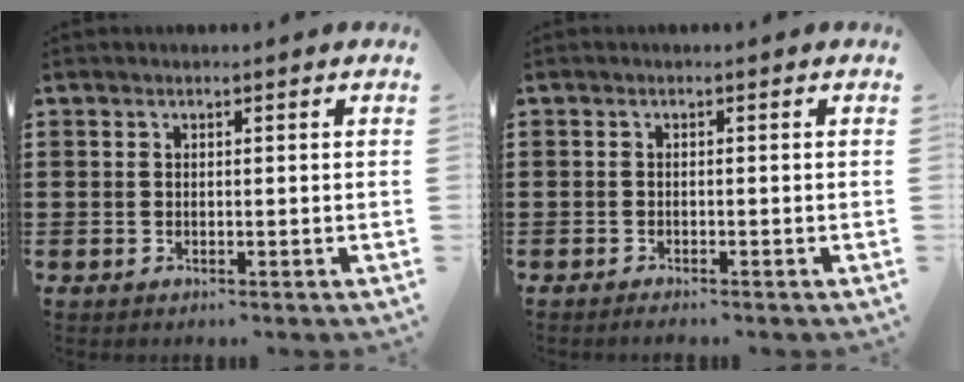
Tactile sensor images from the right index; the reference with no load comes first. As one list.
[{"total": 0.7, "force": [-0.6, -0.1, 0.2], "torque": [-0.006, -0.006, -0.011]}]